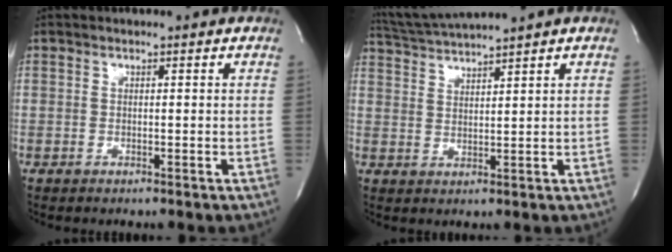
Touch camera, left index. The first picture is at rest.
{"total": 6.6, "force": [6.1, -1.9, 1.9], "torque": [-0.042, 0.006, 0.116]}